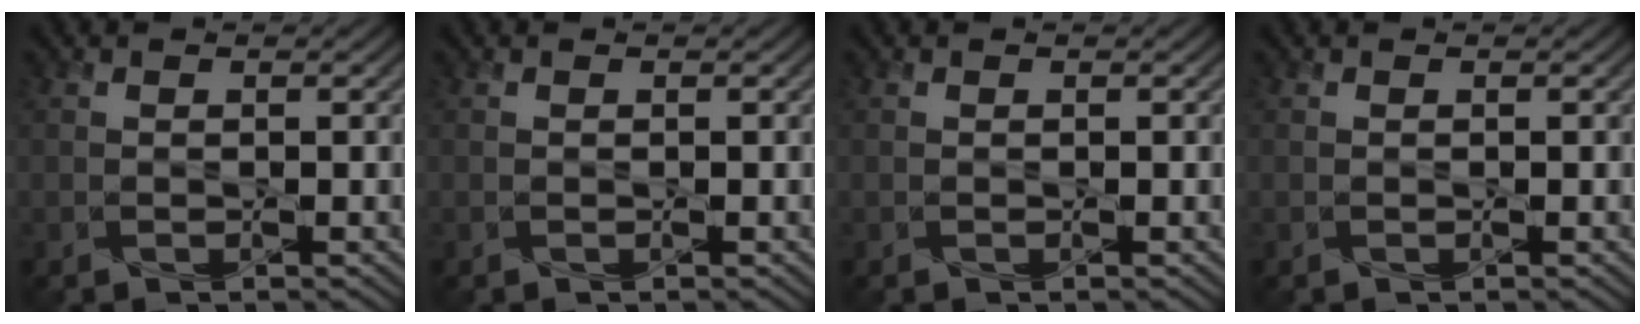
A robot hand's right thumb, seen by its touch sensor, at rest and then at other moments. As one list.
[{"total": 0.0}, {"total": 0.0}, {"total": 0.0}]